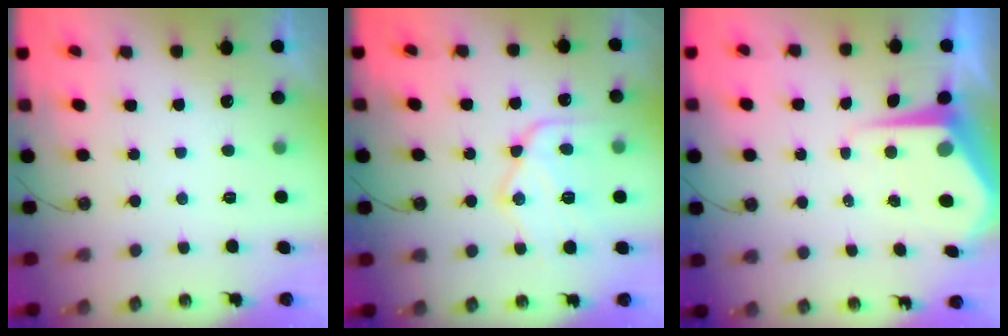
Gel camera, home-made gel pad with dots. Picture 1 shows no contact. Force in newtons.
{"total": 15.9, "press": 15.8, "slide": 1.0}
{"total": 8.8, "press": 8.7, "slide": 1.1}